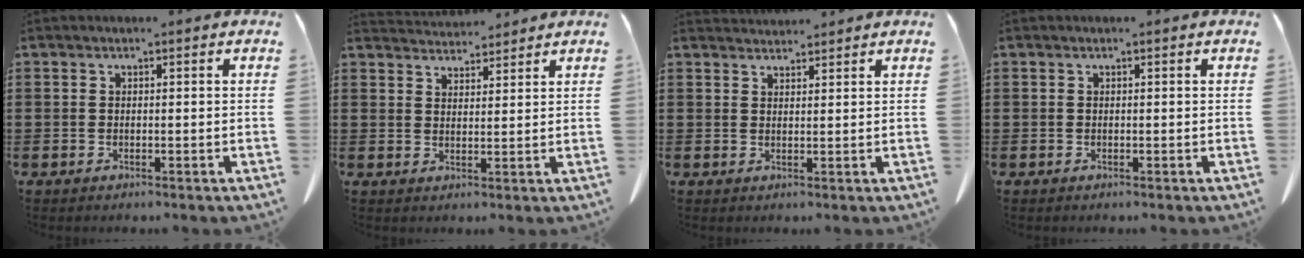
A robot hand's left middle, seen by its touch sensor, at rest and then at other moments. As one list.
[{"total": 3.8, "force": [3.7, 0.6, 0.2], "torque": [-0.014, -0.012, 0.071]}, {"total": 2.0, "force": [2.0, 0.2, -0.1], "torque": [-0.003, -0.004, 0.039]}, {"total": 0.0}]